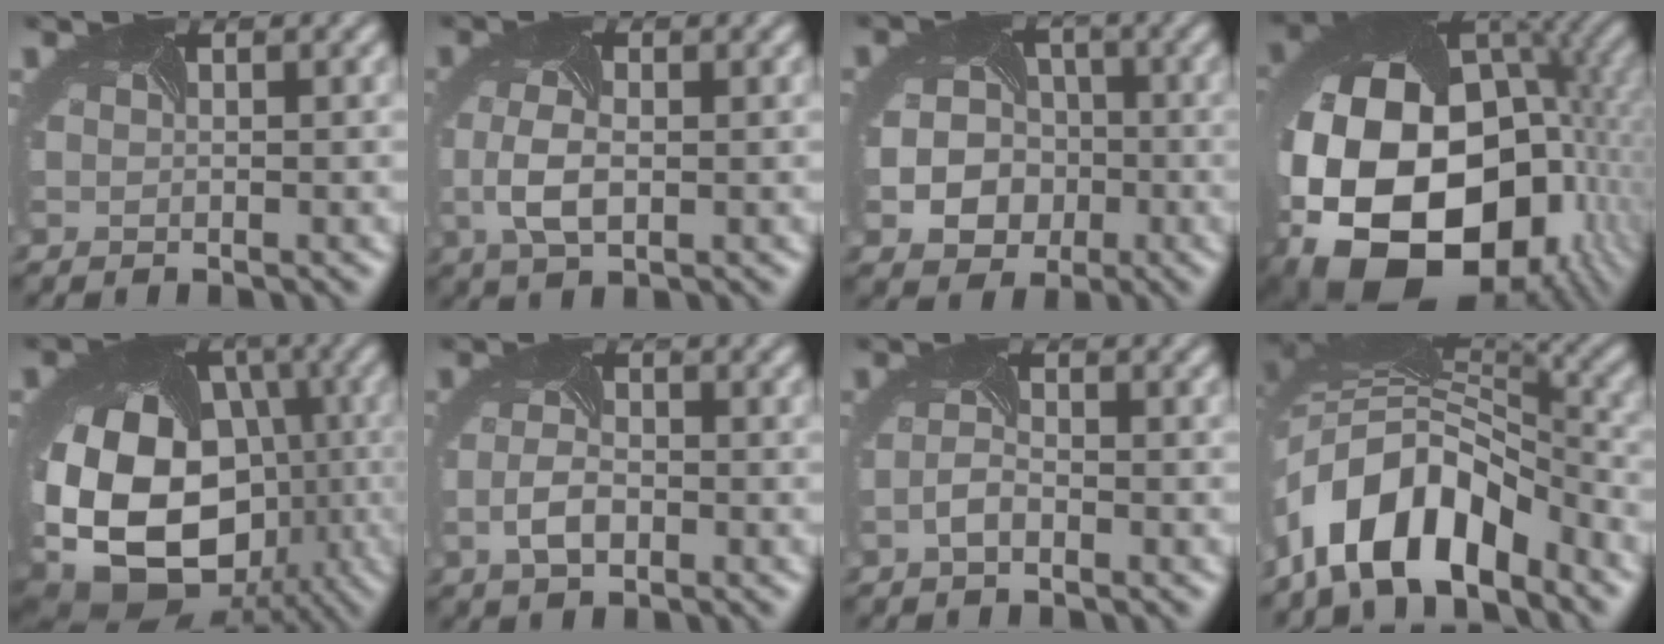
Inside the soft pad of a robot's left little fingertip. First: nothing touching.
{"total": 3.3, "force": [-0.9, 1.7, 2.7], "torque": [-0.074, -0.003, -0.010]}
{"total": 6.4, "force": [-2.1, 5.4, 2.8], "torque": [-0.038, -0.024, -0.029]}
{"total": 21.8, "force": [-4.6, 15.3, 14.9], "torque": [-0.304, -0.056, -0.048]}
{"total": 18.7, "force": [-3.9, 14.1, 11.6], "torque": [-0.239, -0.043, -0.036]}
{"total": 2.6, "force": [-1.4, 1.2, 1.8], "torque": [-0.054, -0.004, -0.019]}
{"total": 1.7, "force": [-1.5, 0.3, 0.8], "torque": [-0.029, -0.001, -0.025]}
{"total": 9.1, "force": [-5.7, 4.0, 5.9], "torque": [-0.111, 0.003, -0.103]}